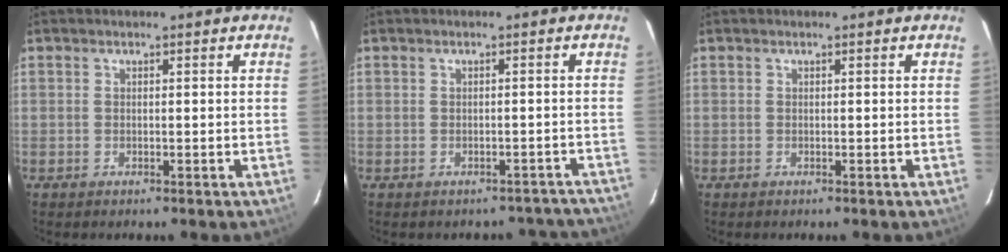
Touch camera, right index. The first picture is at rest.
{"total": 7.8, "force": [-7.1, 3.3, 0.9], "torque": [0.008, 0.031, -0.057]}
{"total": 0.0}